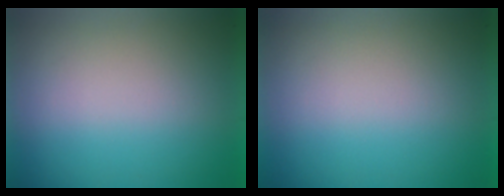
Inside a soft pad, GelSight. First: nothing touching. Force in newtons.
{"total": 0.0}